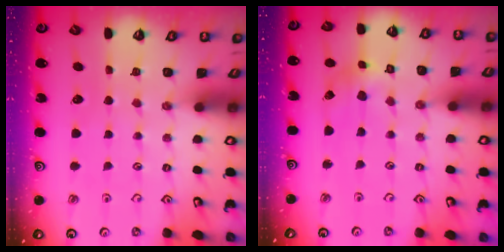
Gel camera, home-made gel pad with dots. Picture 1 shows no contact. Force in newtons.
{"total": 3.1, "press": 3.0, "slide": 0.4}